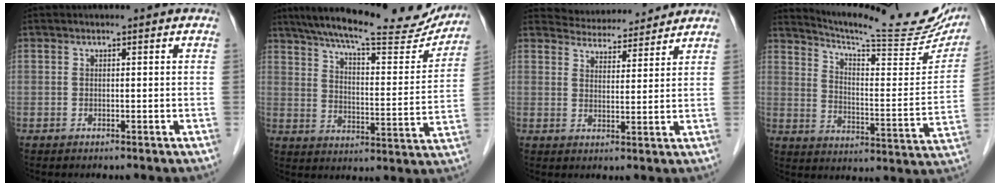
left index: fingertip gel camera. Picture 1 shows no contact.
{"total": 22.1, "force": [19.4, 3.4, 9.9], "torque": [-0.157, -0.021, 0.256]}
{"total": 6.9, "force": [6.8, 1.4, 0.4], "torque": [-0.005, 0.009, 0.093]}
{"total": 21.0, "force": [19.0, 2.3, 8.6], "torque": [-0.127, -0.057, 0.244]}